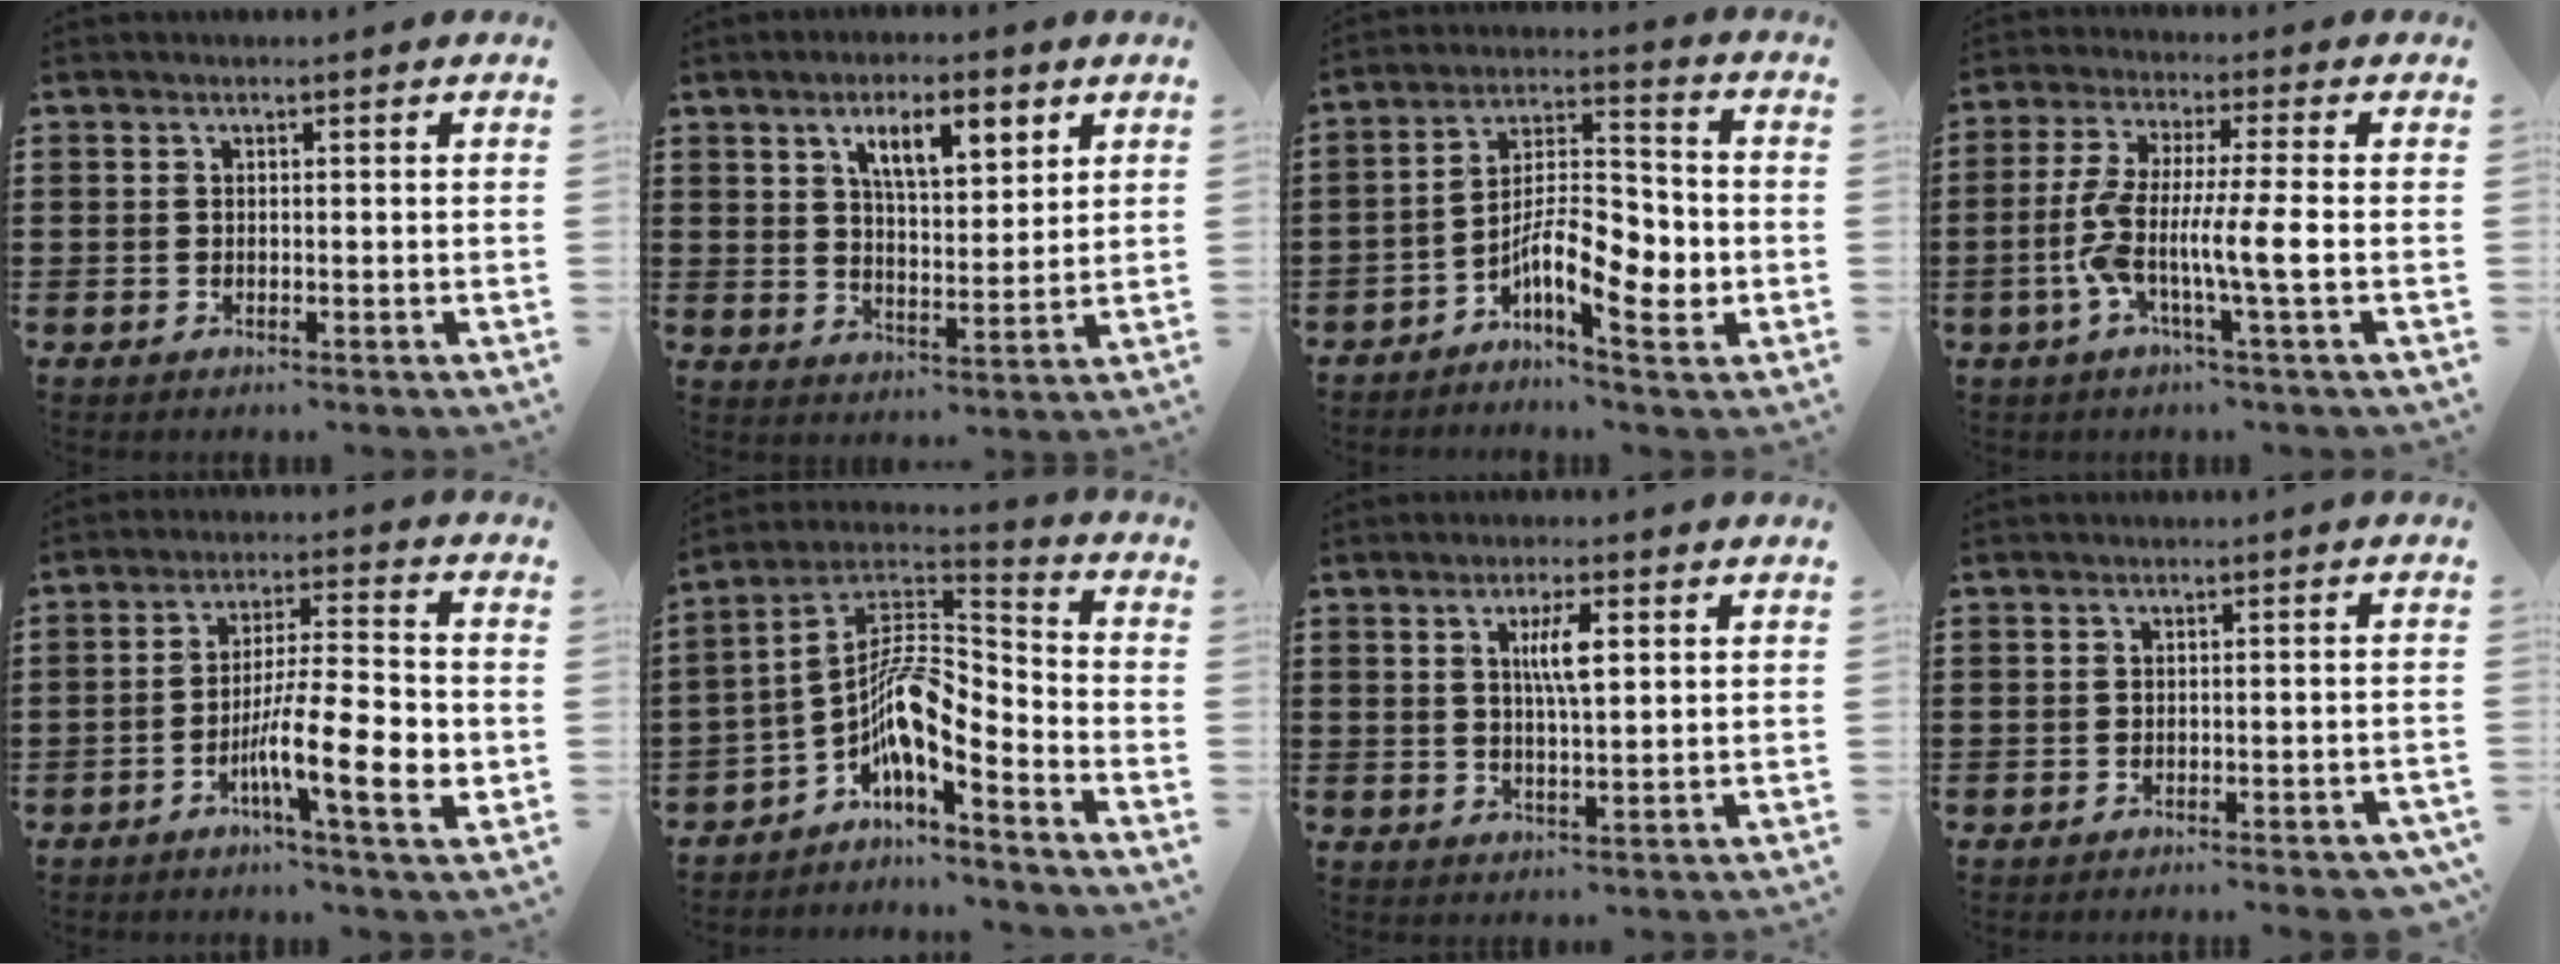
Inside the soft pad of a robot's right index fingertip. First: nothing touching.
{"total": 7.6, "force": [3.9, 2.5, 6.0], "torque": [-0.102, 0.001, 0.061]}
{"total": 9.4, "force": [-4.1, 3.1, 7.9], "torque": [-0.152, 0.003, -0.076]}
{"total": 9.0, "force": [-2.5, 0.5, 8.7], "torque": [-0.185, -0.014, -0.057]}
{"total": 12.1, "force": [-4.1, 2.0, 11.2], "torque": [-0.189, -0.006, -0.072]}
{"total": 8.6, "force": [-4.4, 2.7, 6.9], "torque": [-0.147, -0.019, -0.092]}
{"total": 4.6, "force": [1.3, 1.1, 4.3], "torque": [-0.087, 0.010, 0.018]}
{"total": 2.0, "force": [-1.8, 0.0, 1.0], "torque": [-0.018, 0.002, -0.035]}